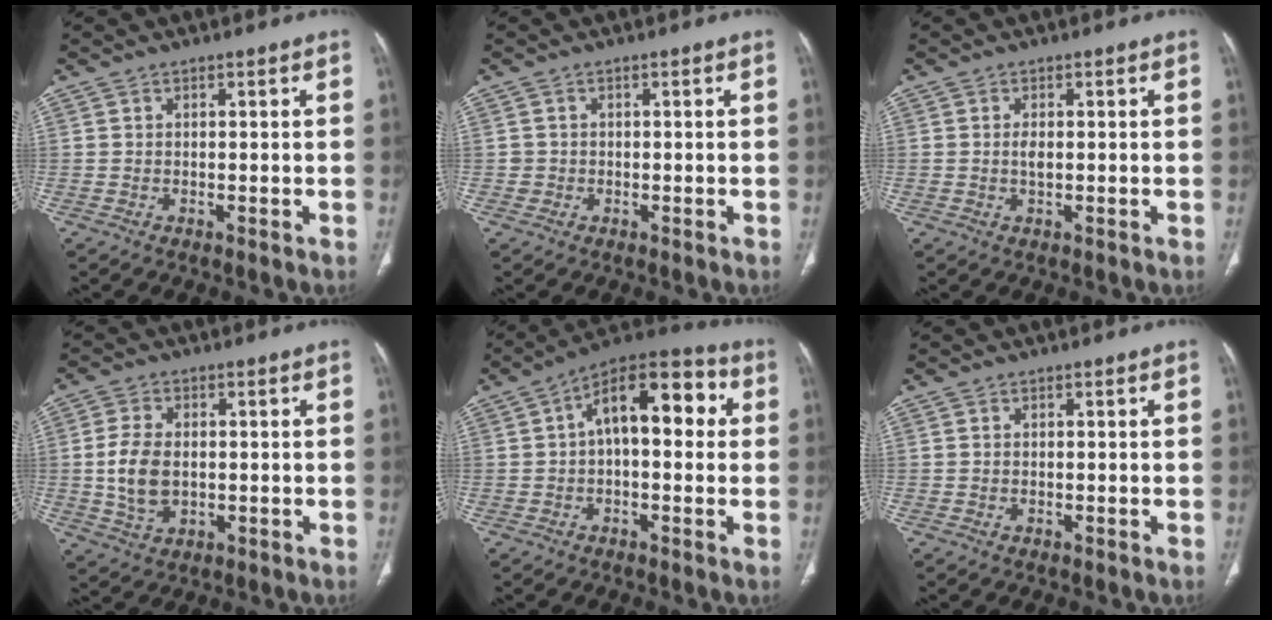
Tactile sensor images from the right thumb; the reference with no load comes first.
{"total": 1.1, "force": [-0.2, 1.1, 0.0], "torque": [0.006, 0.006, -0.004]}
{"total": 1.6, "force": [0.0, 0.8, 1.4], "torque": [-0.028, -0.001, 0.001]}
{"total": 8.1, "force": [-0.2, 5.3, 6.1], "torque": [-0.120, 0.000, 0.001]}
{"total": 14.8, "force": [2.3, 7.4, 12.6], "torque": [-0.161, 0.042, 0.028]}
{"total": 0.0}